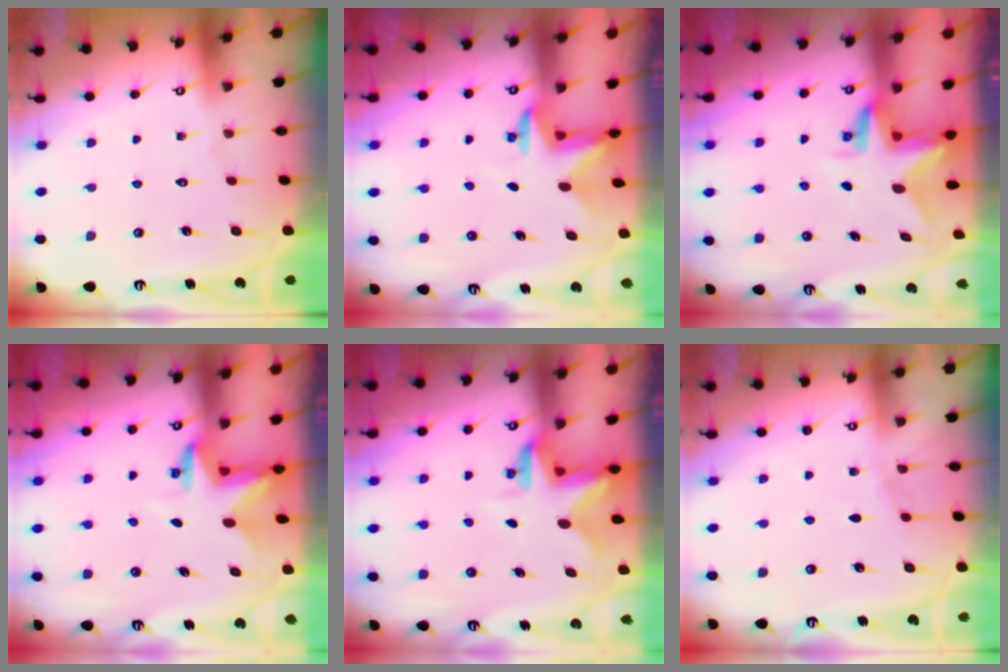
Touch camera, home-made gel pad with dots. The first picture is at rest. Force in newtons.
{"total": 3.0, "press": 2.9, "slide": 0.7}
{"total": 3.5, "press": 3.5, "slide": 0.3}
{"total": 2.9, "press": 2.9, "slide": 0.2}
{"total": 2.4, "press": 2.4, "slide": 0.4}
{"total": 3.7, "press": 3.7, "slide": 0.3}